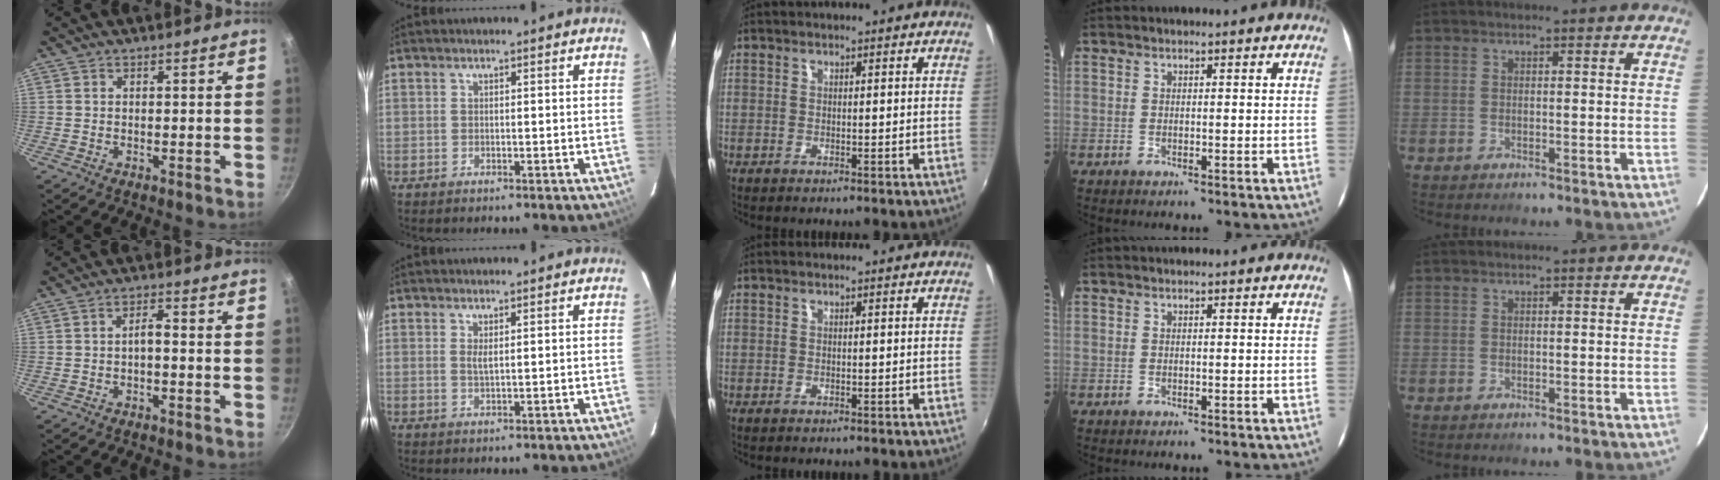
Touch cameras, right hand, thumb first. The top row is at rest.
{"thumb": {"total": 2.3, "force": [-0.8, 0.8, 2.0], "torque": [-0.038, 0.018, -0.016]}, "index": {"total": 1.3, "force": [0.6, 0.1, 1.1], "torque": [-0.022, -0.002, 0.010]}}